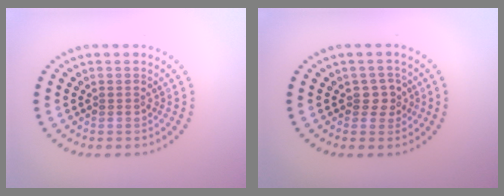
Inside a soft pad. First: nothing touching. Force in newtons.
{"total": 1.7, "press": 1.5, "slide": 0.8}